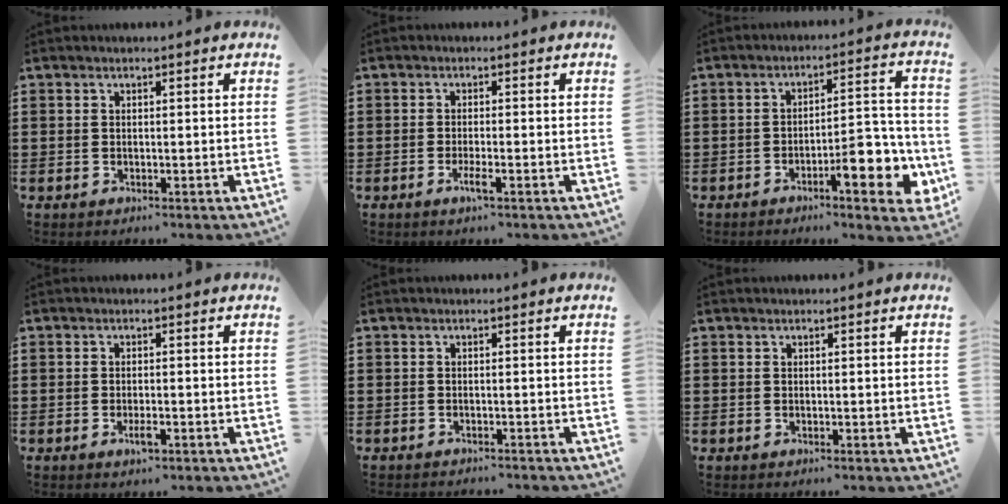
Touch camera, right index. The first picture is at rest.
{"total": 2.5, "force": [-1.3, 0.2, 2.1], "torque": [-0.050, -0.007, -0.029]}
{"total": 8.2, "force": [-3.8, 2.3, 6.8], "torque": [-0.092, 0.001, -0.064]}
{"total": 2.2, "force": [-1.0, 0.6, 1.8], "torque": [-0.040, -0.003, -0.021]}
{"total": 0.8, "force": [-0.8, -0.1, 0.1], "torque": [-0.004, -0.001, -0.017]}
{"total": 0.0}